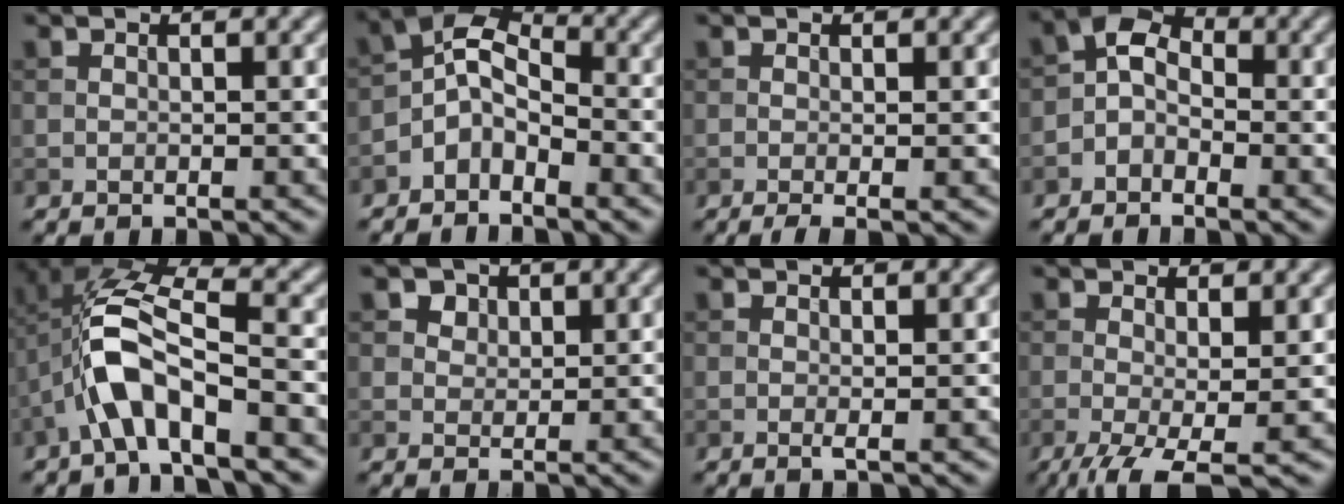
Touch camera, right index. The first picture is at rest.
{"total": 4.1, "force": [-2.2, 2.3, 2.6], "torque": [-0.046, 0.012, -0.054]}
{"total": 1.7, "force": [-0.6, 0.4, 1.6], "torque": [-0.028, -0.007, -0.011]}
{"total": 3.2, "force": [-1.3, 2.2, 2.1], "torque": [-0.034, 0.014, -0.033]}
{"total": 7.9, "force": [-2.9, 3.0, 6.7], "torque": [-0.141, 0.016, -0.061]}
{"total": 3.2, "force": [1.9, 2.2, 1.3], "torque": [-0.034, -0.004, 0.034]}
{"total": 0.6, "force": [0.0, 0.0, 0.6], "torque": [-0.012, -0.003, -0.001]}
{"total": 5.1, "force": [-1.9, 1.3, 4.6], "torque": [-0.091, -0.012, -0.032]}